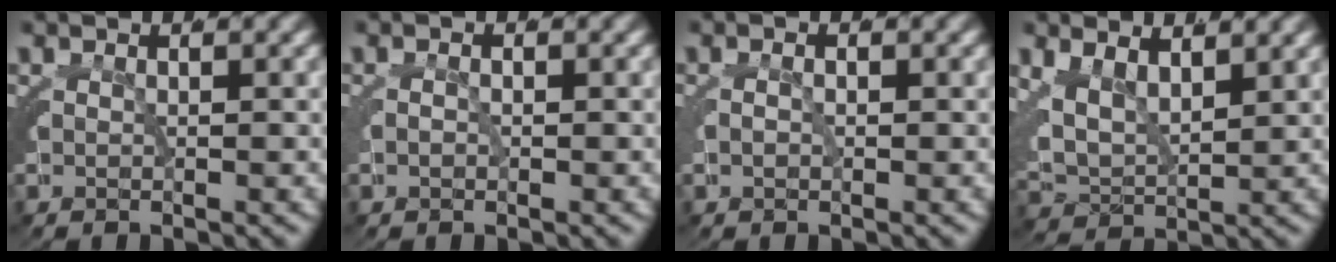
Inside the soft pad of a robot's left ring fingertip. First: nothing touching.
{"total": 0.6, "force": [-0.2, 0.1, 0.6], "torque": [-0.012, -0.003, -0.002]}
{"total": 0.9, "force": [-0.1, 0.2, 0.8], "torque": [-0.018, -0.001, 0.001]}
{"total": 6.4, "force": [1.9, 4.8, 3.8], "torque": [-0.095, -0.014, 0.035]}